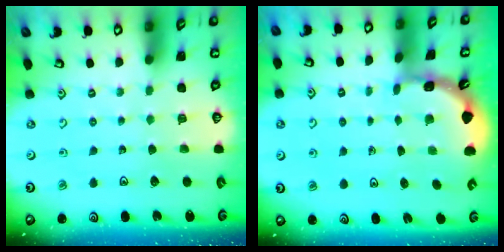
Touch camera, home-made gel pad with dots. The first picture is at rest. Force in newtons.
{"total": 1.9, "press": 1.9, "slide": 0.1}